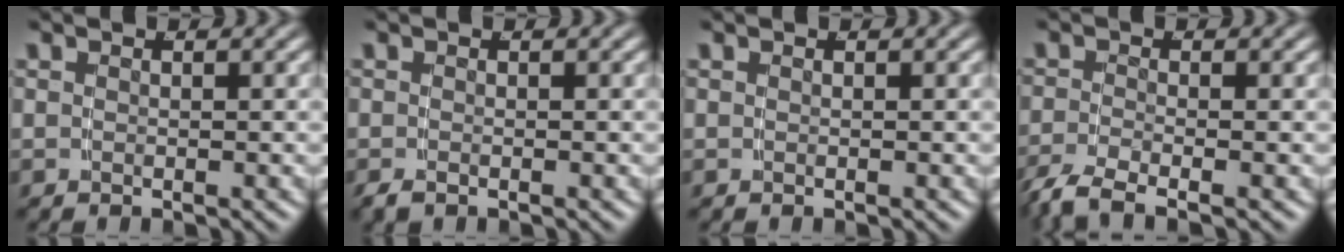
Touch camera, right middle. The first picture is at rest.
{"total": 0.9, "force": [-0.8, 0.1, 0.3], "torque": [-0.005, -0.008, -0.011]}
{"total": 0.0}
{"total": 4.2, "force": [-3.3, 1.2, 2.4], "torque": [-0.053, -0.020, -0.043]}